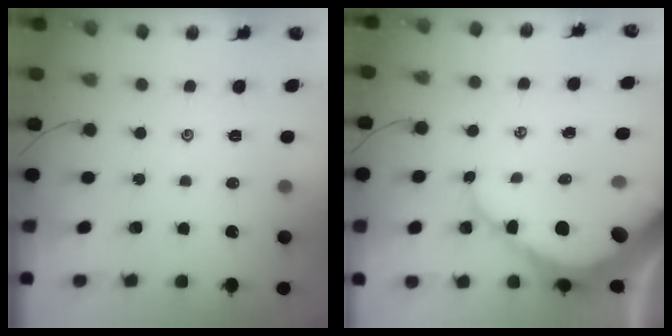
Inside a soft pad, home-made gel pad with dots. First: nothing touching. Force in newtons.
{"total": 11.6, "press": 11.5, "slide": 1.2}